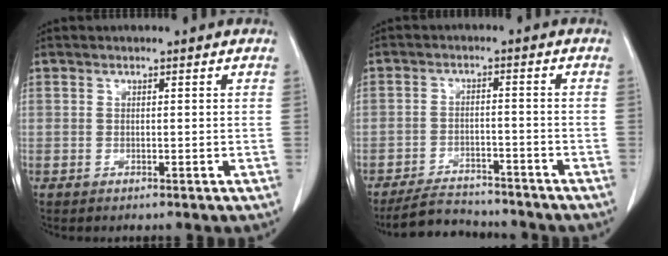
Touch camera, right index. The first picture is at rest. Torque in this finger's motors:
{"motor_torque": [-1.01, -0.15, -0.38, -0.14]}